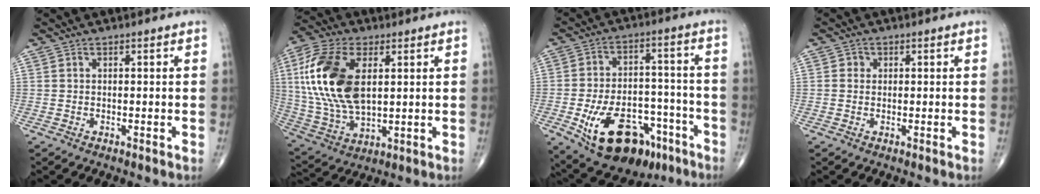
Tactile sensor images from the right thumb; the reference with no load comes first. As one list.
[{"total": 20.0, "force": [4.1, 11.0, 16.2], "torque": [-0.338, -0.010, 0.077]}, {"total": 20.4, "force": [-10.0, 11.6, 13.4], "torque": [-0.199, 0.057, -0.142]}, {"total": 1.3, "force": [0.2, 1.3, 0.3], "torque": [0.002, 0.002, 0.000]}]